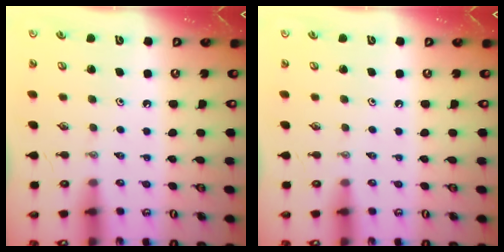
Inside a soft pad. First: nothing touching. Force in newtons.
{"total": 0.0}